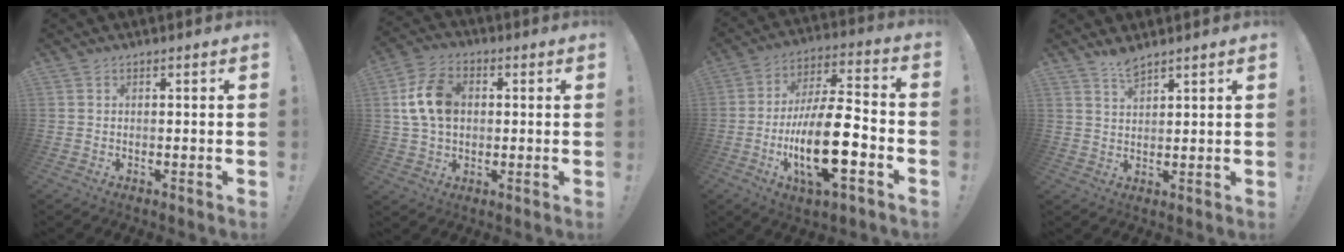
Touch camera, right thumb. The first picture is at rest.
{"total": 12.9, "force": [1.9, 9.3, 8.8], "torque": [-0.160, 0.013, 0.041]}
{"total": 20.1, "force": [-6.3, 6.7, 17.8], "torque": [-0.327, 0.027, -0.102]}
{"total": 3.8, "force": [3.4, 0.6, 1.5], "torque": [-0.021, -0.025, 0.058]}